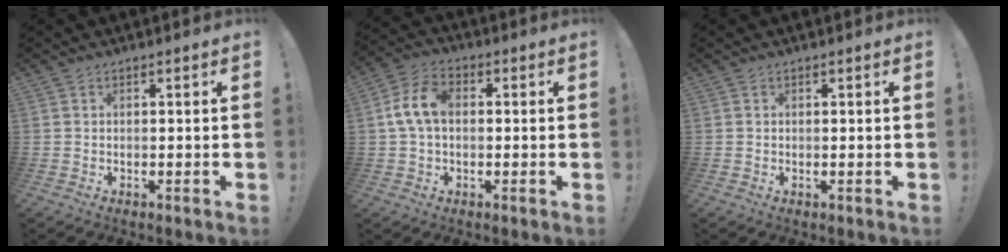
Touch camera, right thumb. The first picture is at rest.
{"total": 9.8, "force": [0.6, 6.4, 7.4], "torque": [-0.151, 0.015, 0.017]}
{"total": 0.0}